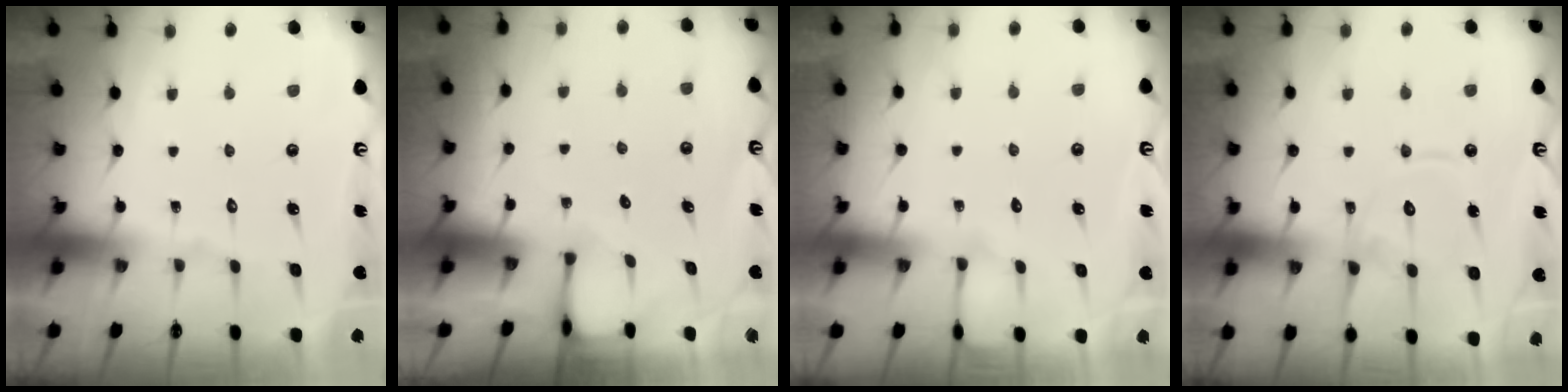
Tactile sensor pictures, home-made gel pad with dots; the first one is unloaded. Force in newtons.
{"total": 2.3, "press": 2.3, "slide": 0.4}
{"total": 3.2, "press": 3.2, "slide": 0.4}
{"total": 12.9, "press": 12.8, "slide": 1.2}